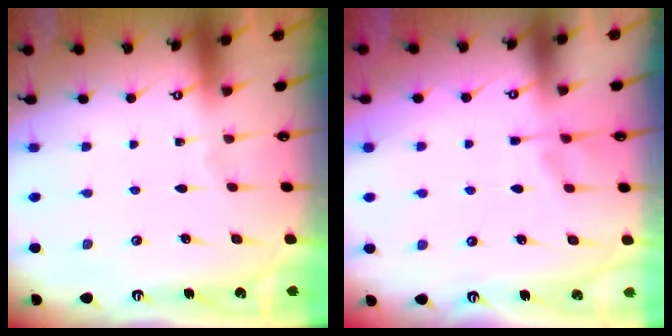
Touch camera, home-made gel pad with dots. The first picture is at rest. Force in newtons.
{"total": 0.9, "press": 0.2, "slide": 0.9}